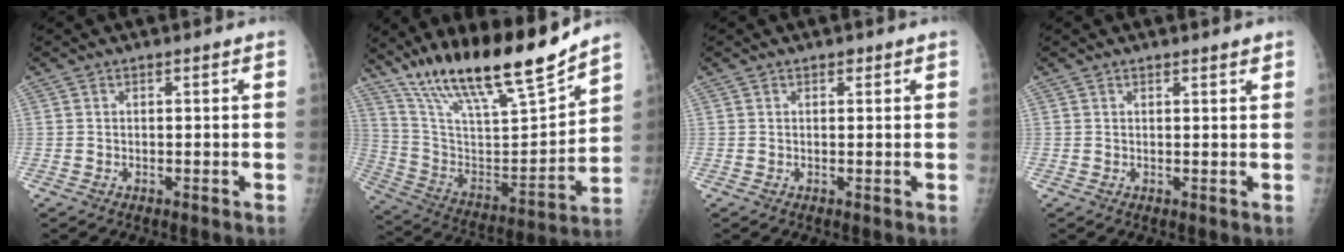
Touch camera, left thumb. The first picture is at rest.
{"total": 23.5, "force": [18.5, 4.1, 13.8], "torque": [-0.214, -0.085, 0.329]}
{"total": 0.7, "force": [0.5, 0.4, 0.3], "torque": [0.002, -0.003, 0.005]}
{"total": 1.2, "force": [1.0, 0.2, 0.5], "torque": [-0.002, -0.005, 0.014]}